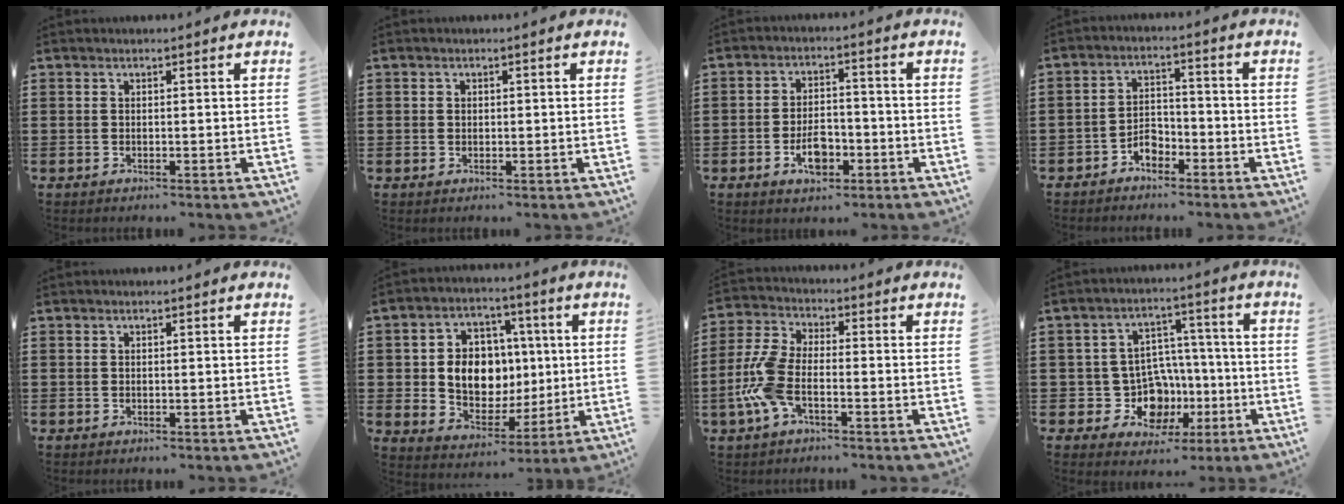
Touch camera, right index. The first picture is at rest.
{"total": 0.5, "force": [0.2, 0.5, 0.1], "torque": [-0.004, 0.003, 0.003]}
{"total": 5.6, "force": [-2.3, 3.0, 4.1], "torque": [-0.066, 0.005, -0.043]}
{"total": 3.6, "force": [-2.6, 1.9, 1.4], "torque": [-0.029, 0.009, -0.053]}
{"total": 0.0}
{"total": 9.1, "force": [0.7, 7.6, 5.0], "torque": [-0.098, 0.015, 0.014]}
{"total": 7.9, "force": [-2.7, 3.6, 6.5], "torque": [-0.168, -0.007, -0.056]}
{"total": 9.2, "force": [-1.7, 8.1, 4.1], "torque": [-0.091, 0.008, -0.019]}